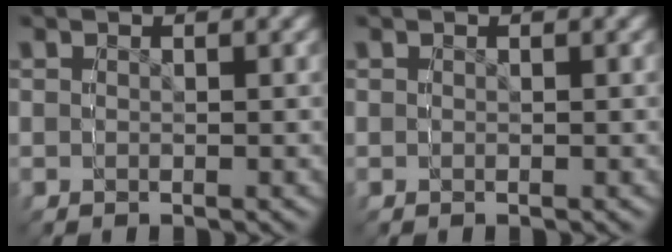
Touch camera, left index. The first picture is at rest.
{"total": 0.0}